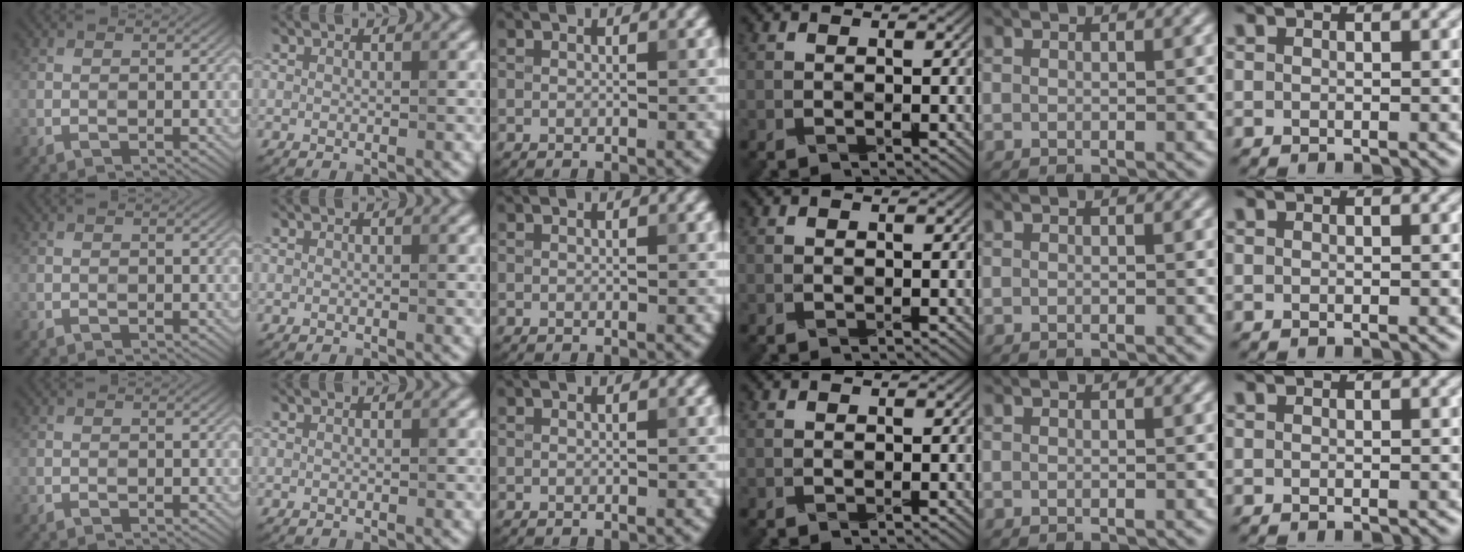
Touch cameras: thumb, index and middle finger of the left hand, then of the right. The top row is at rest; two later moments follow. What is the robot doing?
{"motion": "wrap", "object": "tissue paper"}